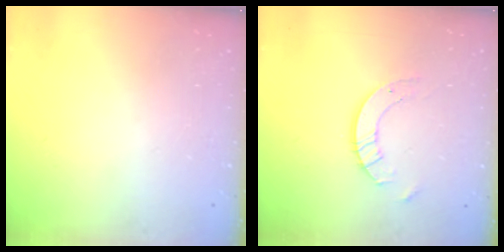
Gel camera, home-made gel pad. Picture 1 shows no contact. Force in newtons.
{"total": 6.1, "press": 6.1, "slide": 0.6}